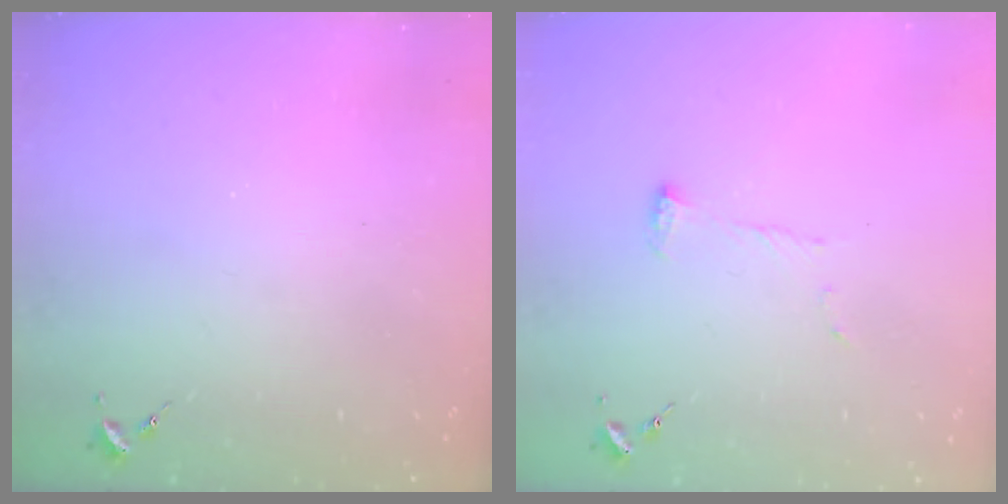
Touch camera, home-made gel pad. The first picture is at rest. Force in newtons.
{"total": 6.4, "press": 6.4, "slide": 0.7}